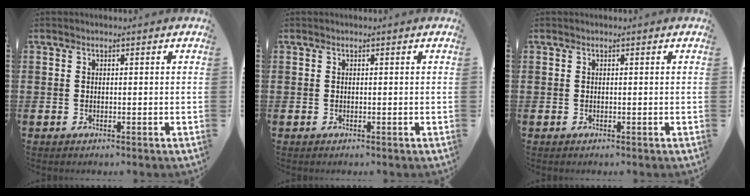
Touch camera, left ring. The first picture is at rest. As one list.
[{"total": 0.0}, {"total": 0.0}]